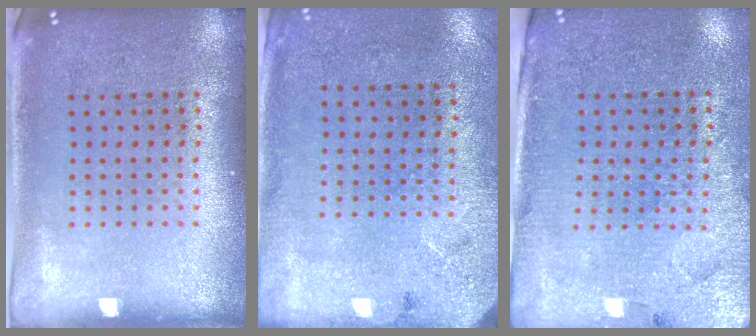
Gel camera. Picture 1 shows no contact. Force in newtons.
{"total": 2.6, "press": 2.1, "slide": 1.6}
{"total": 3.1, "press": 3.0, "slide": 1.0}